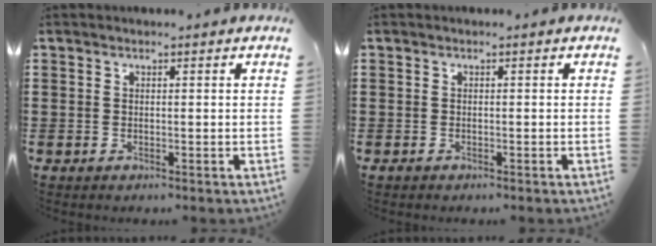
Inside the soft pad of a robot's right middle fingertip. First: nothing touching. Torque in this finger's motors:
{"motor_torque": [0.49, 0.06, 0.08, 0.02]}